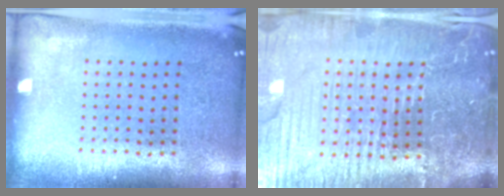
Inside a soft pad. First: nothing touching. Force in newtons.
{"total": 6.3, "press": 5.7, "slide": 2.7}